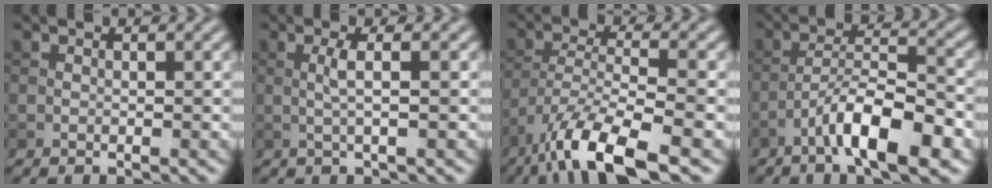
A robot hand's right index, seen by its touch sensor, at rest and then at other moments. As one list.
[{"total": 2.2, "force": [0.2, 0.3, 2.2], "torque": [-0.042, 0.005, 0.000]}, {"total": 9.3, "force": [-6.4, 2.4, 6.4], "torque": [-0.114, -0.003, -0.123]}, {"total": 7.8, "force": [-4.2, 1.9, 6.3], "torque": [-0.106, 0.014, -0.074]}]